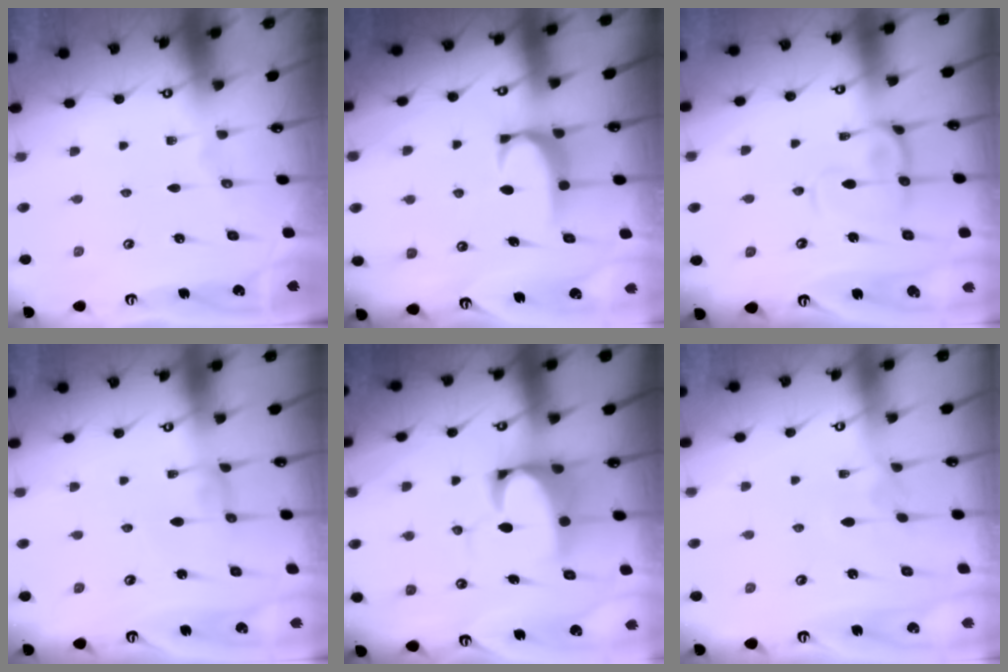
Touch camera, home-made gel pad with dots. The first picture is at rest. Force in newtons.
{"total": 1.8, "press": 1.7, "slide": 0.5}
{"total": 5.2, "press": 5.1, "slide": 1.0}
{"total": 0.7, "press": 0.7, "slide": 0.1}
{"total": 5.0, "press": 4.9, "slide": 1.3}
{"total": 2.7, "press": 2.7, "slide": 0.2}